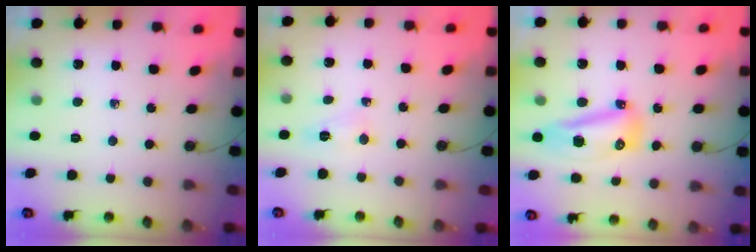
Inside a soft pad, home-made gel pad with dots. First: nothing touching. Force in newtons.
{"total": 3.5, "press": 3.2, "slide": 1.6}
{"total": 17.3, "press": 12.3, "slide": 12.1}